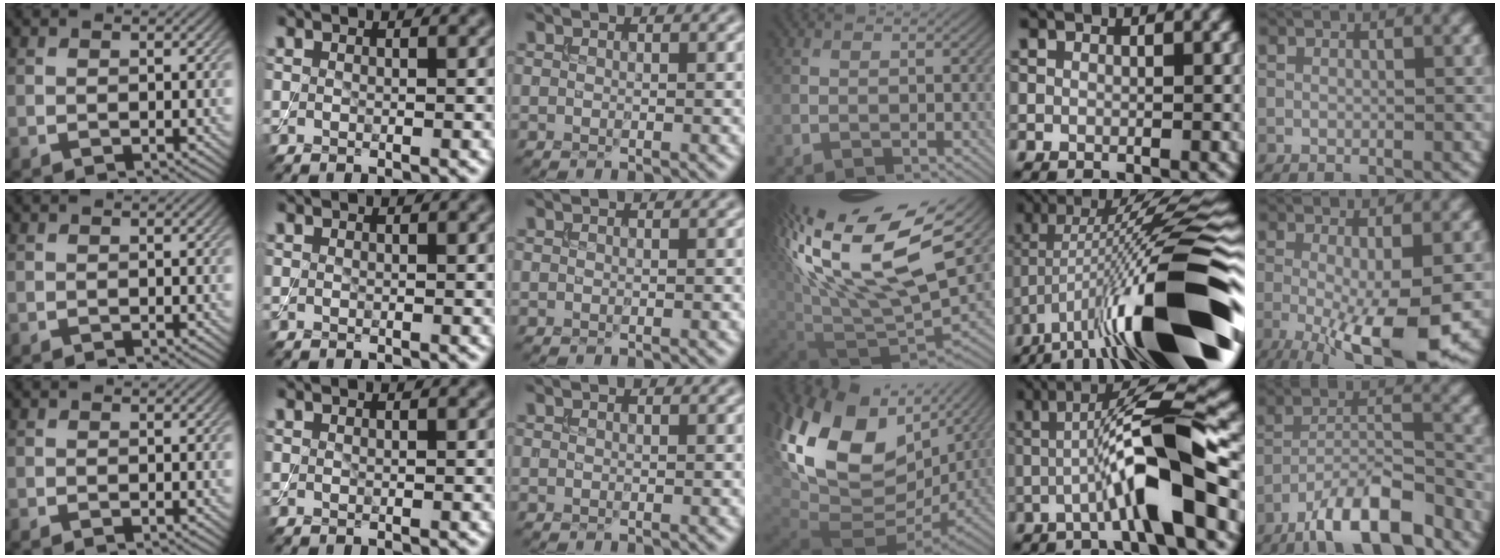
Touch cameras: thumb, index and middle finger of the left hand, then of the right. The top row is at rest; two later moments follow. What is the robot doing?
{"motion": "assemble", "object": "toy tower of hanoi"}